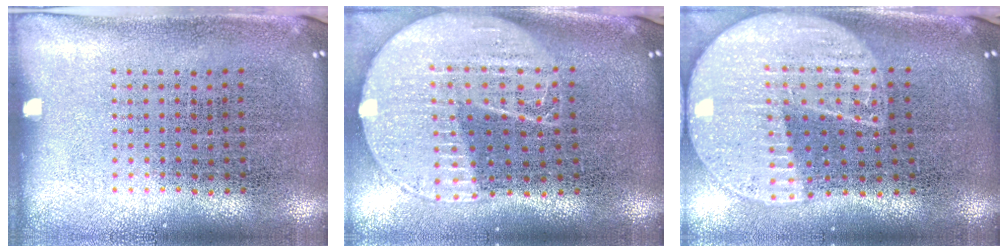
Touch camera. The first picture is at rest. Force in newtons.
{"total": 2.1, "press": 1.8, "slide": 1.0}
{"total": 2.3, "press": 2.0, "slide": 1.1}